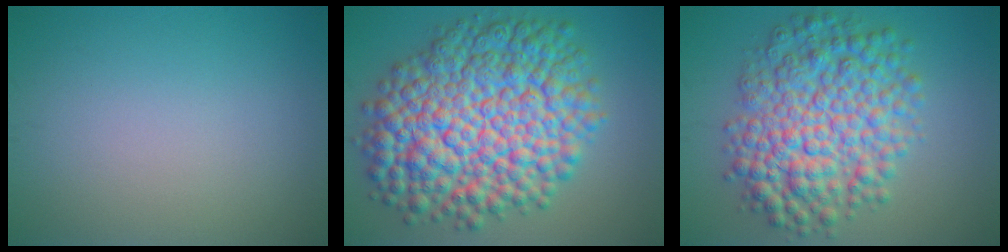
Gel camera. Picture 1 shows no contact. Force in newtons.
{"total": 14.3, "press": 14.3, "slide": 0.3}
{"total": 9.1, "press": 9.1, "slide": 0.1}